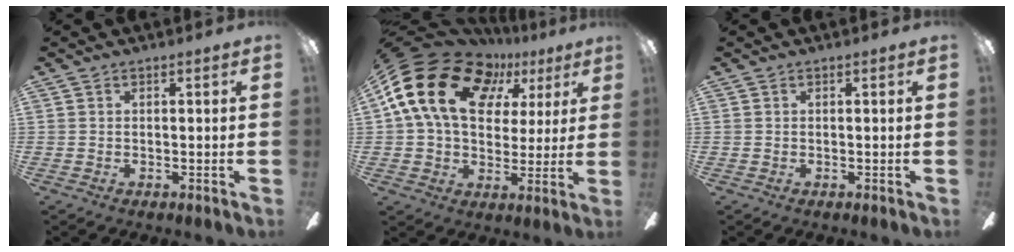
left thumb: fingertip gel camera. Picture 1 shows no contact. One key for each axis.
{"total": 19.9, "fx": 8.3, "fy": 14.1, "fz": 11.3, "tx": -0.216, "ty": -0.023, "tz": 0.149}
{"total": 0.0}